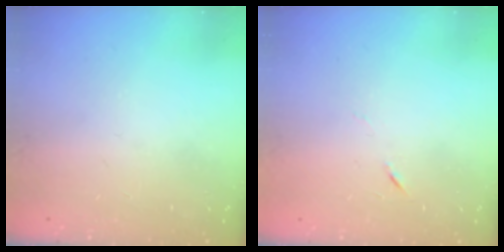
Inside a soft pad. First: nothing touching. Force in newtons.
{"total": 3.8, "press": 3.7, "slide": 1.1}